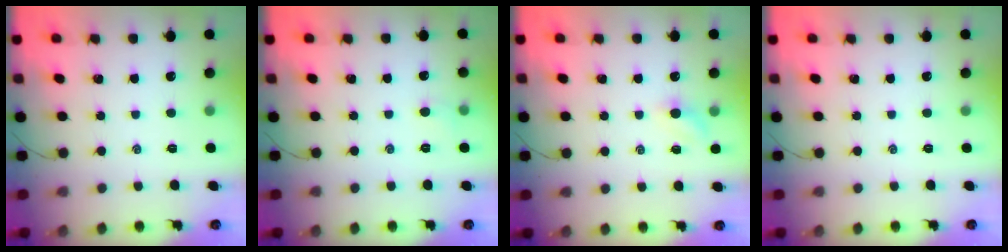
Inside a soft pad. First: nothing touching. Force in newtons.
{"total": 3.9, "press": 3.7, "slide": 1.2}
{"total": 3.9, "press": 3.8, "slide": 1.2}
{"total": 0.0}